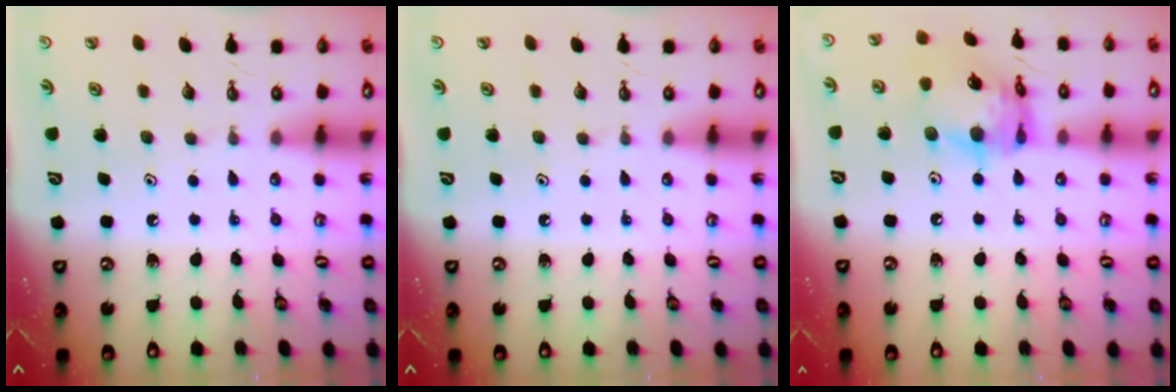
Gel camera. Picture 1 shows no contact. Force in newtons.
{"total": 0.0}
{"total": 15.0, "press": 15.0, "slide": 1.4}